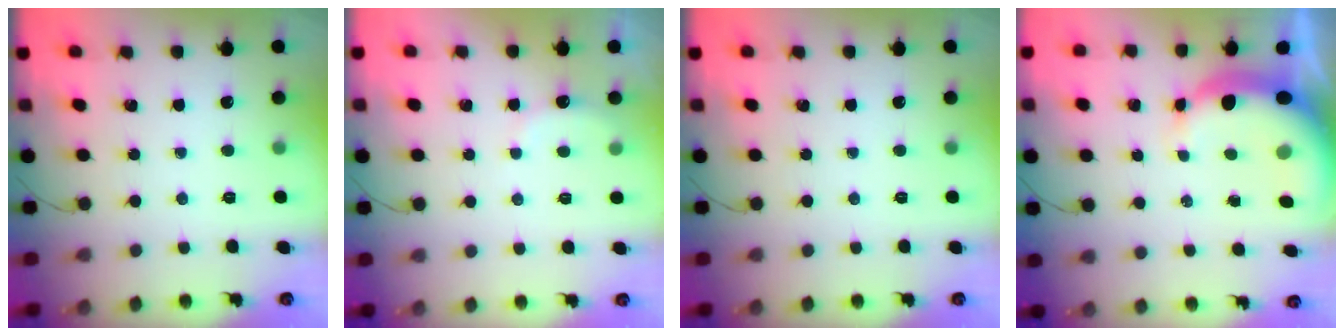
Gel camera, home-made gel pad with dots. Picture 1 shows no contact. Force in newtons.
{"total": 4.0, "press": 3.9, "slide": 1.1}
{"total": 0.0}
{"total": 7.4, "press": 7.2, "slide": 1.7}